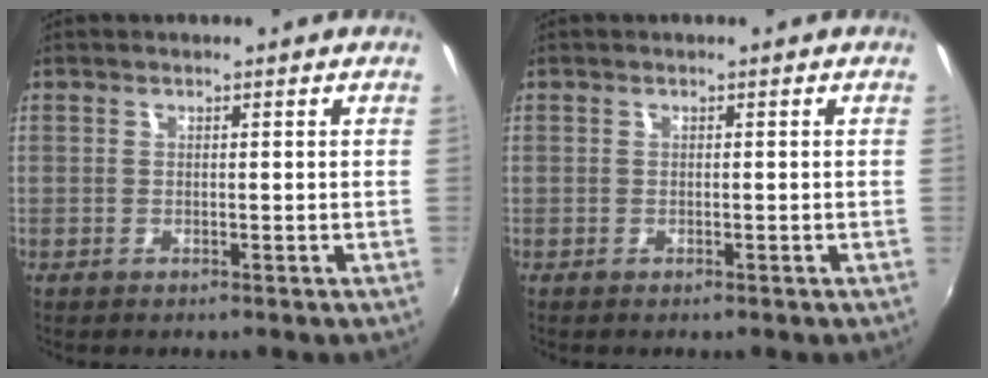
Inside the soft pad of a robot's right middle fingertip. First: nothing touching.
{"total": 0.0}